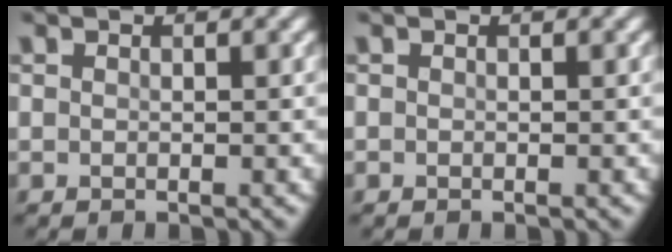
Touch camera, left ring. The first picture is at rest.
{"total": 0.0}